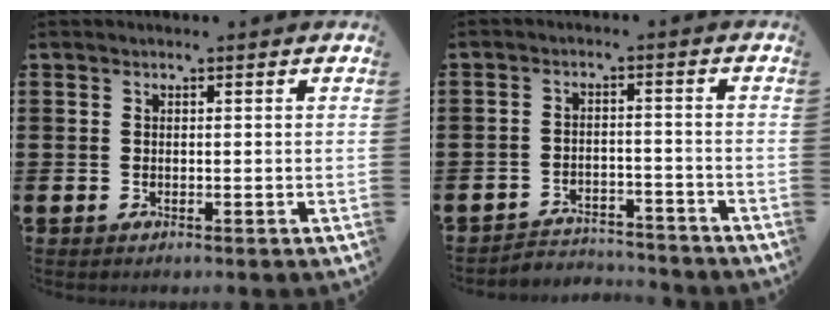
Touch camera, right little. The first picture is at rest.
{"total": 3.2, "force": [-3.2, 0.4, -0.1], "torque": [-0.007, 0.004, -0.070]}